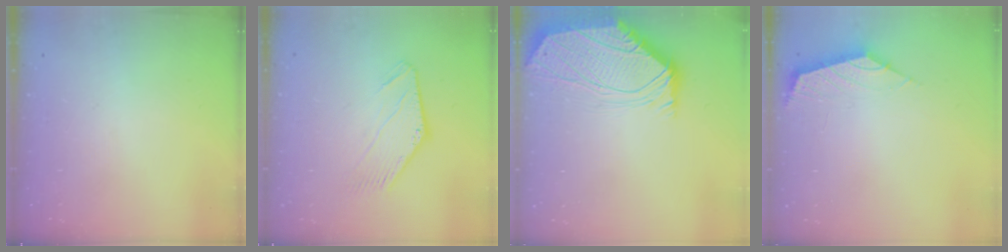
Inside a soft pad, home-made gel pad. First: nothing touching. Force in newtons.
{"total": 0.6, "press": 0.6, "slide": 0.1}
{"total": 0.0}
{"total": 2.1, "press": 2.1, "slide": 0.5}